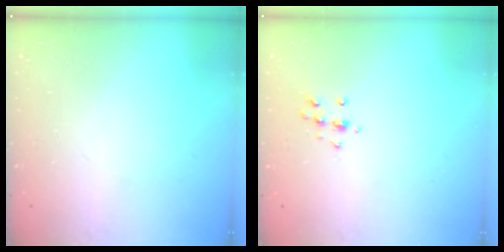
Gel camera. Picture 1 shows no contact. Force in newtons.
{"total": 8.5, "press": 8.4, "slide": 0.8}